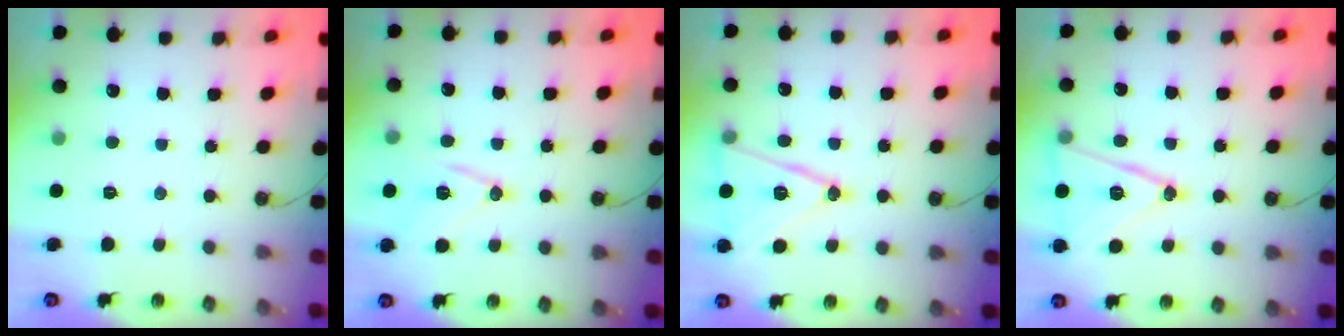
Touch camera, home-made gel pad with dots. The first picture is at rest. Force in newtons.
{"total": 12.7, "press": 12.2, "slide": 3.3}
{"total": 14.9, "press": 14.6, "slide": 3.1}
{"total": 14.9, "press": 14.6, "slide": 3.1}